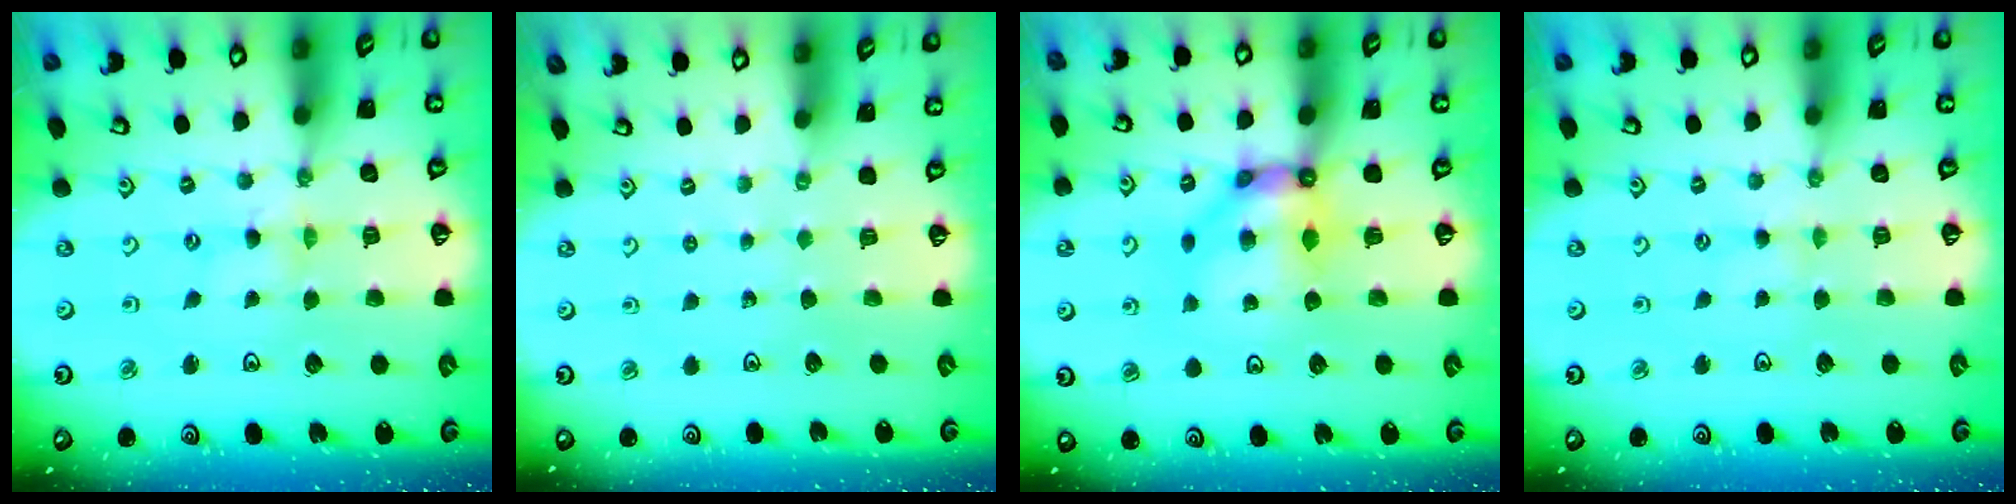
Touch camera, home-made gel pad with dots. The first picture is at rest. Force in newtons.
{"total": 0.0}
{"total": 8.1, "press": 8.0, "slide": 0.9}
{"total": 1.7, "press": 1.7, "slide": 0.3}